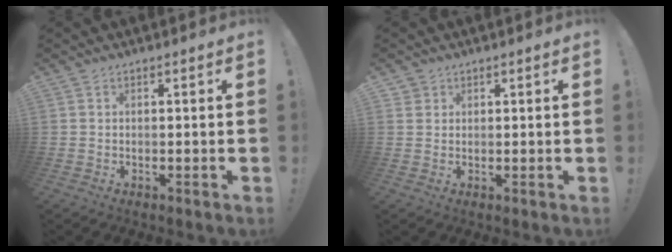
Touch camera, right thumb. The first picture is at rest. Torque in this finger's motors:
{"motor_torque": [-0.16, 0.19, -0.04, 0.13, -0.01]}